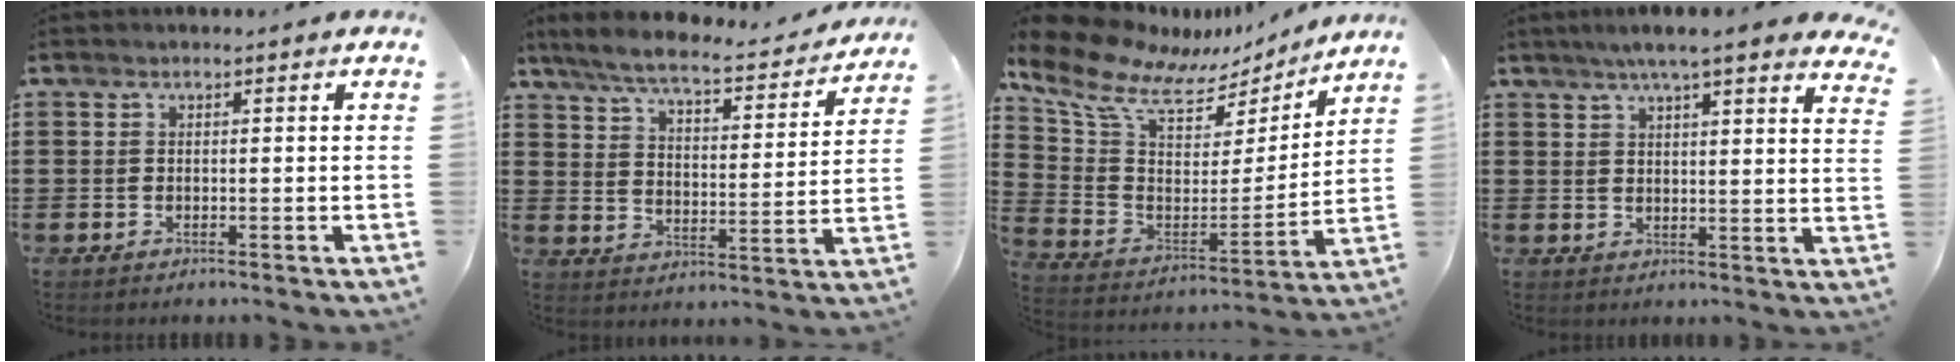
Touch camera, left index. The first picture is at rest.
{"total": 6.3, "force": [5.8, 0.5, 2.5], "torque": [-0.074, -0.035, 0.098]}
{"total": 11.8, "force": [8.5, 5.6, 6.0], "torque": [-0.156, -0.051, 0.147]}
{"total": 5.4, "force": [4.6, 0.5, 2.7], "torque": [-0.066, -0.009, 0.081]}